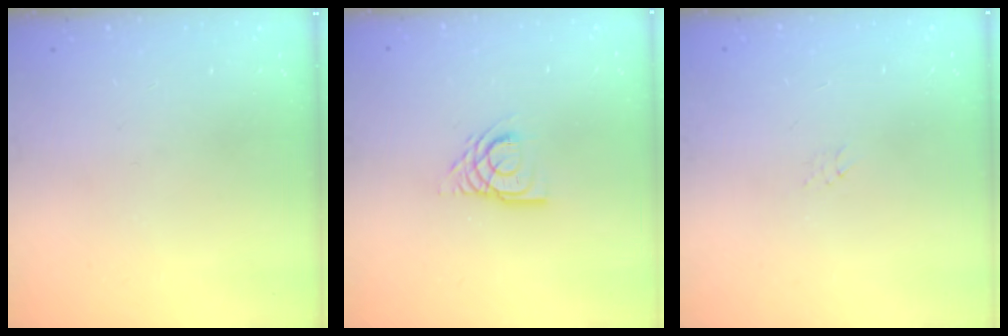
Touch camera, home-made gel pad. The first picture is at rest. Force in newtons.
{"total": 6.1, "press": 6.0, "slide": 0.5}
{"total": 3.0, "press": 3.0, "slide": 0.1}